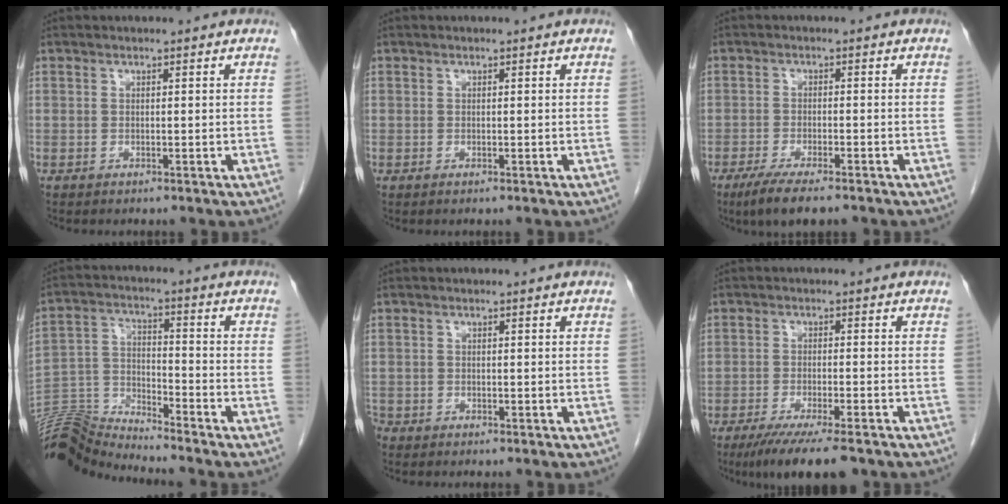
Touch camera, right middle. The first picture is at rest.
{"total": 0.0}
{"total": 7.4, "force": [-5.4, 2.1, 4.7], "torque": [-0.076, -0.012, -0.084]}
{"total": 10.4, "force": [-10.2, -1.6, 0.0], "torque": [-0.013, 0.025, -0.199]}
{"total": 1.8, "force": [-1.5, 0.9, 0.3], "torque": [-0.014, -0.001, -0.028]}
{"total": 10.1, "force": [-7.6, 1.2, 6.5], "torque": [-0.094, -0.019, -0.116]}